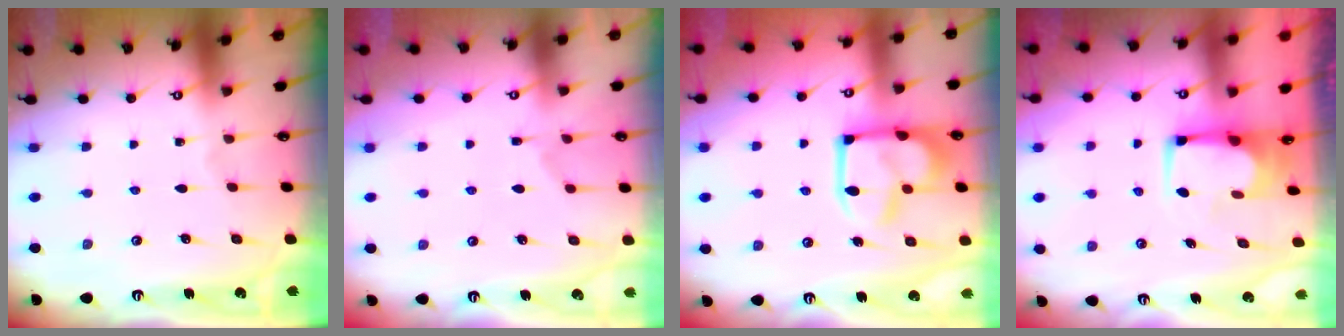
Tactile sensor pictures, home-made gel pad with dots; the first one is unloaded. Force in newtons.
{"total": 2.4, "press": 2.1, "slide": 1.1}
{"total": 7.7, "press": 7.6, "slide": 1.2}
{"total": 3.0, "press": 3.0, "slide": 0.2}